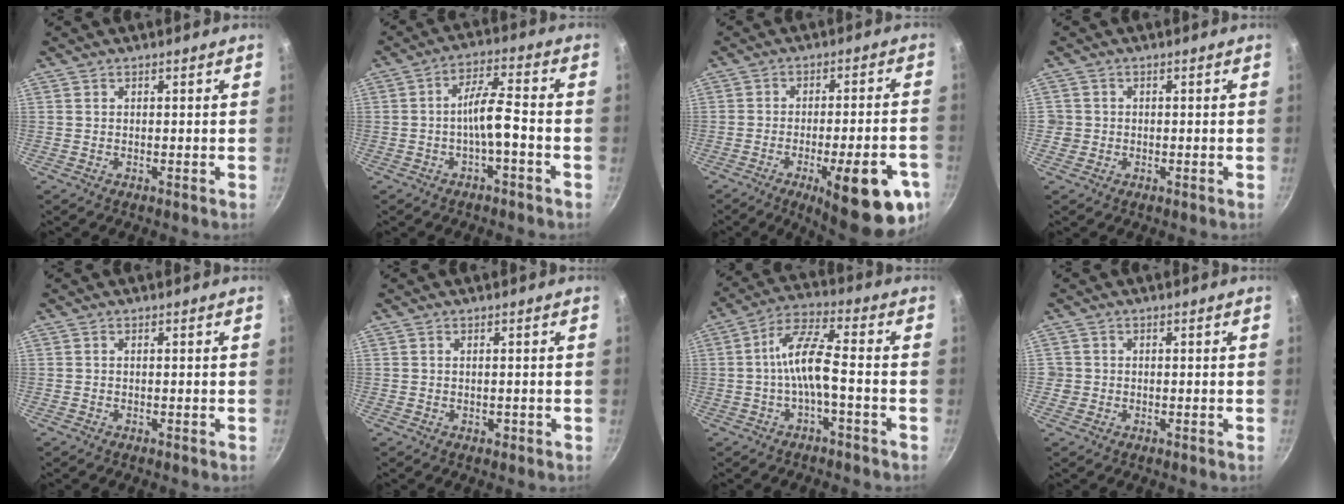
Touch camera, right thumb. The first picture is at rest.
{"total": 6.6, "force": [-2.5, 1.7, 5.9], "torque": [-0.112, 0.037, -0.043]}
{"total": 19.6, "force": [-8.3, 5.6, 16.8], "torque": [-0.188, 0.023, -0.106]}
{"total": 2.0, "force": [-0.3, 2.0, 0.4], "torque": [0.003, 0.009, -0.005]}
{"total": 0.0}
{"total": 1.1, "force": [-0.3, 0.7, 0.8], "torque": [-0.008, 0.001, -0.004]}
{"total": 8.7, "force": [-2.1, 2.5, 8.1], "torque": [-0.167, 0.038, -0.047]}
{"total": 1.7, "force": [-0.3, 1.6, 0.3], "torque": [0.003, 0.006, -0.004]}